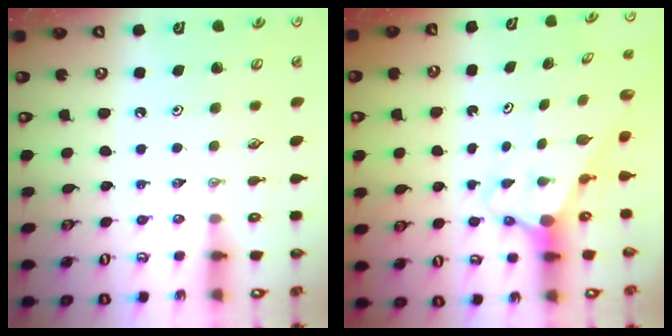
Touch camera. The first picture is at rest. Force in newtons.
{"total": 2.5, "press": 2.5, "slide": 0.2}